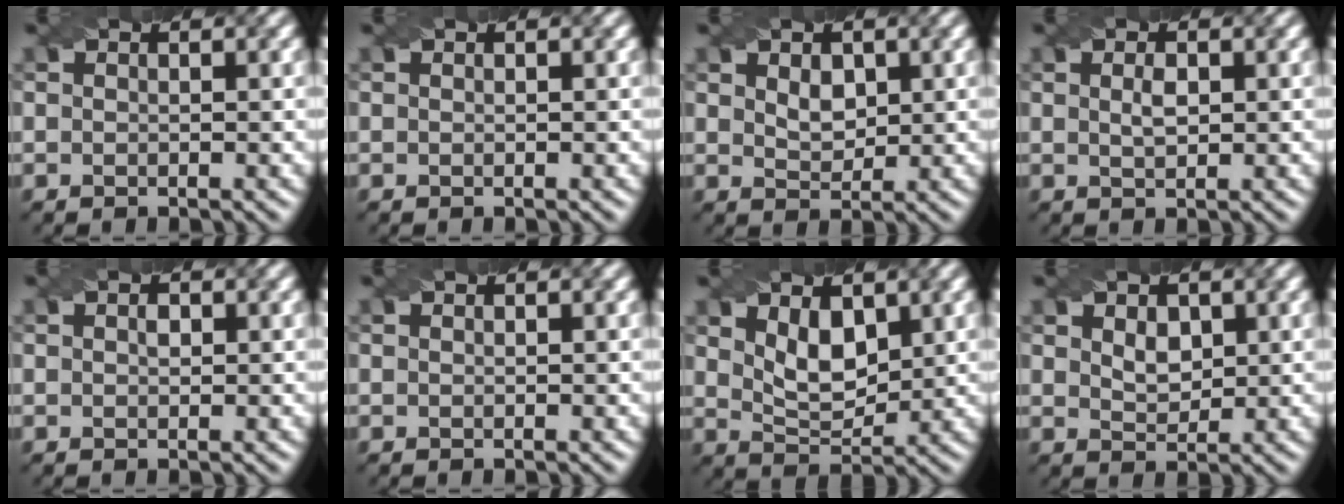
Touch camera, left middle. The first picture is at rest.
{"total": 0.0}
{"total": 2.2, "force": [0.8, 1.4, 1.4], "torque": [-0.025, -0.001, 0.017]}
{"total": 1.5, "force": [0.4, 0.7, 1.2], "torque": [-0.026, 0.001, 0.010]}
{"total": 0.8, "force": [0.1, 0.5, 0.6], "torque": [-0.010, 0.003, 0.002]}
{"total": 0.0}
{"total": 3.9, "force": [1.5, 2.2, 2.8], "torque": [-0.060, -0.006, 0.032]}
{"total": 2.1, "force": [0.8, 1.4, 1.4], "torque": [-0.025, 0.000, 0.017]}